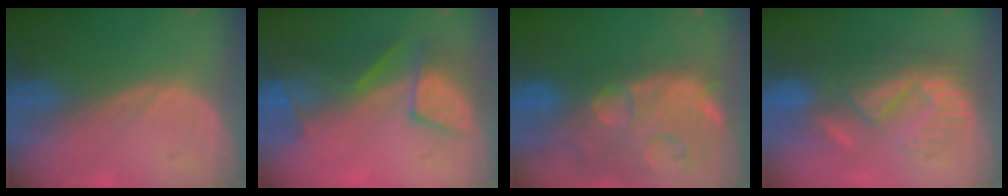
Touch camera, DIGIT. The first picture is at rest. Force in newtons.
{"total": 8.0, "press": 7.5, "slide": 2.5}
{"total": 14.8, "press": 11.9, "slide": 8.9}
{"total": 9.1, "press": 8.9, "slide": 1.9}